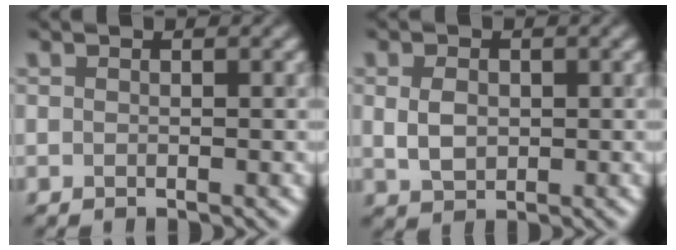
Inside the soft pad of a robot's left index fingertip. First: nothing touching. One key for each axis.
{"total": 2.6, "fx": 0.2, "fy": 1.9, "fz": 1.7, "tx": -0.037, "ty": 0.000, "tz": 0.005}